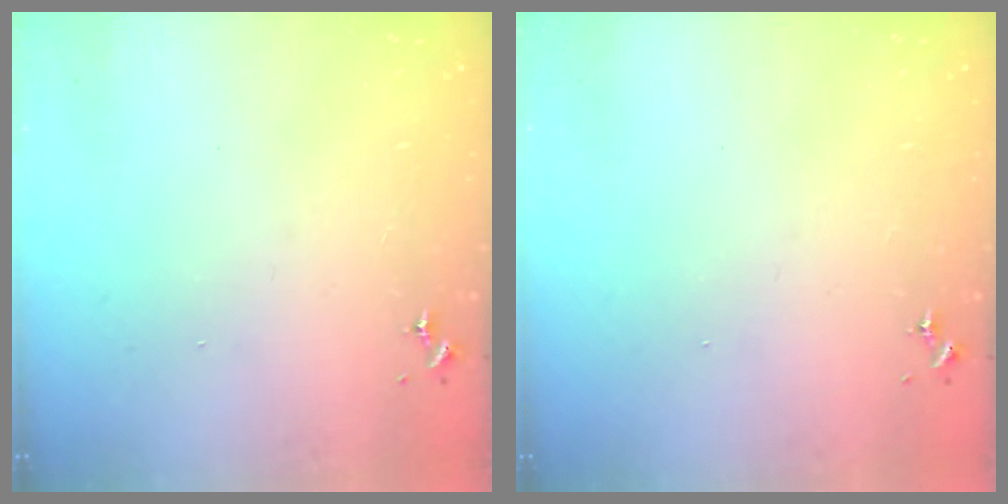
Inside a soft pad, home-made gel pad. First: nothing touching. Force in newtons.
{"total": 0.0}